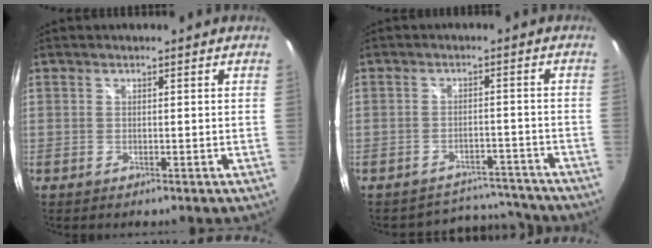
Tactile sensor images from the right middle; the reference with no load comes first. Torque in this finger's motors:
{"motor_torque": [-0.47, -0.41, -0.11, -0.03]}